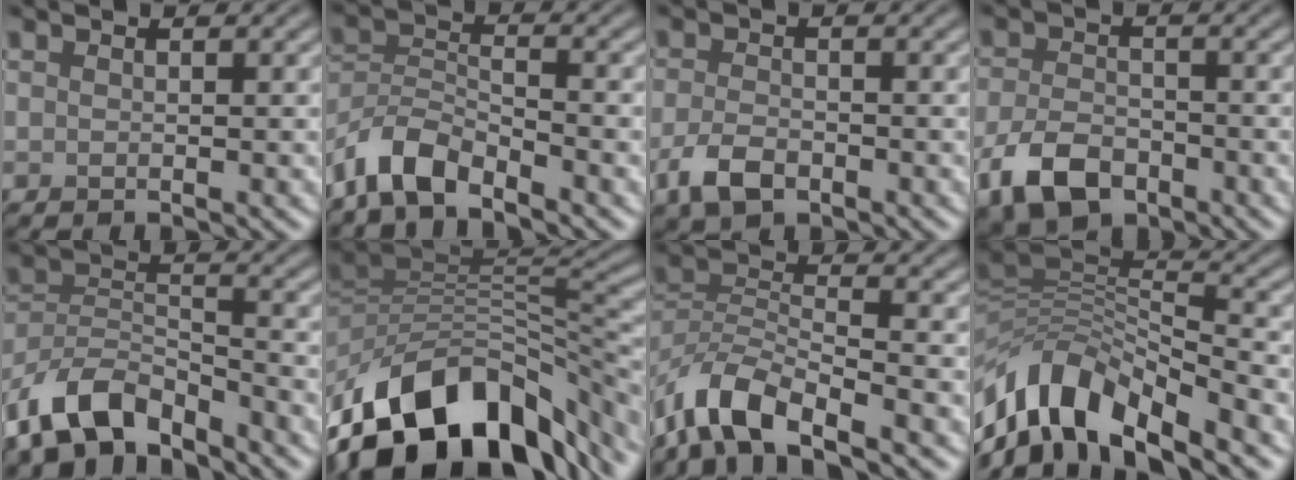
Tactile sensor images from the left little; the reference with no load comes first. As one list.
[{"total": 4.8, "force": [-3.9, 1.5, 2.2], "torque": [-0.040, 0.001, -0.088]}, {"total": 3.2, "force": [-1.7, 1.7, 2.0], "torque": [-0.044, -0.003, -0.039]}, {"total": 5.4, "force": [-3.0, 3.2, 3.2], "torque": [-0.067, -0.007, -0.063]}, {"total": 7.6, "force": [-5.9, 3.0, 3.7], "torque": [-0.063, -0.004, -0.120]}, {"total": 14.3, "force": [-7.5, 8.1, 9.1], "torque": [-0.172, 0.011, -0.129]}, {"total": 7.3, "force": [-5.3, 2.4, 4.3], "torque": [-0.077, 0.000, -0.114]}, {"total": 10.0, "force": [-5.8, 4.6, 6.7], "torque": [-0.114, 0.011, -0.118]}]